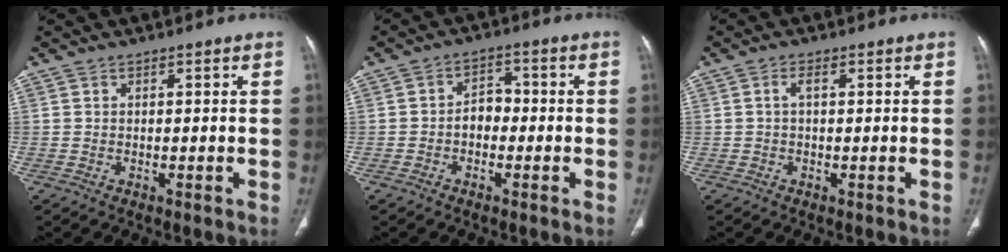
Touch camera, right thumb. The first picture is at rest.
{"total": 4.0, "force": [-1.1, 3.0, 2.5], "torque": [-0.020, 0.022, -0.028]}
{"total": 1.4, "force": [0.2, 0.6, 1.3], "torque": [-0.025, 0.007, 0.001]}